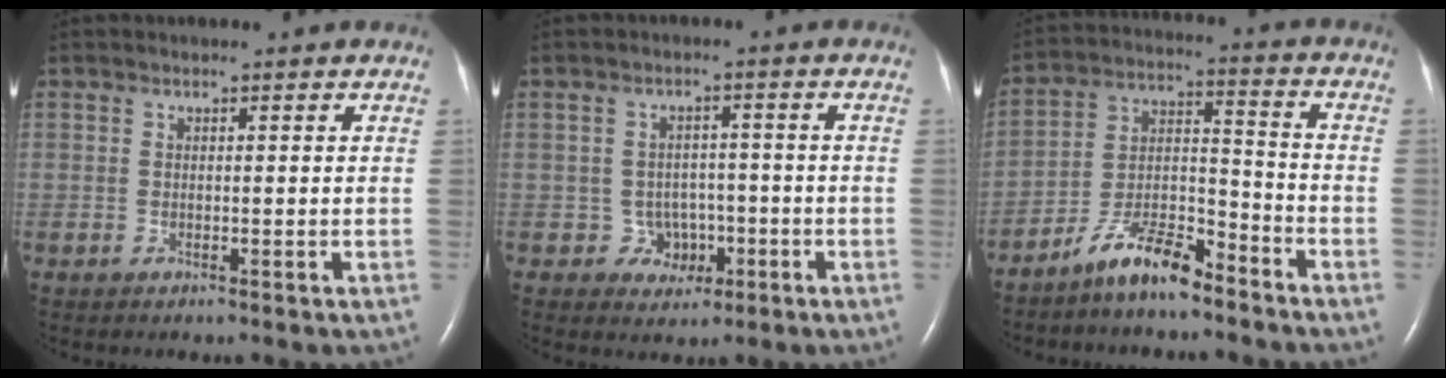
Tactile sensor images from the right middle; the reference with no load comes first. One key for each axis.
{"total": 3.9, "fx": -1.3, "fy": 3.6, "fz": 0.7, "tx": 0.007, "ty": 0.014, "tz": -0.010}
{"total": 9.3, "fx": -7.6, "fy": 2.0, "fz": 5.1, "tx": -0.100, "ty": 0.008, "tz": -0.142}